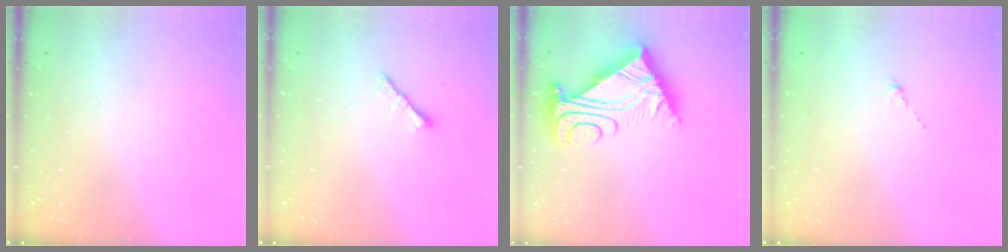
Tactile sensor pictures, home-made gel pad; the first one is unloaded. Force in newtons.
{"total": 2.8, "press": 2.8, "slide": 0.6}
{"total": 11.1, "press": 11.1, "slide": 1.0}
{"total": 0.0}